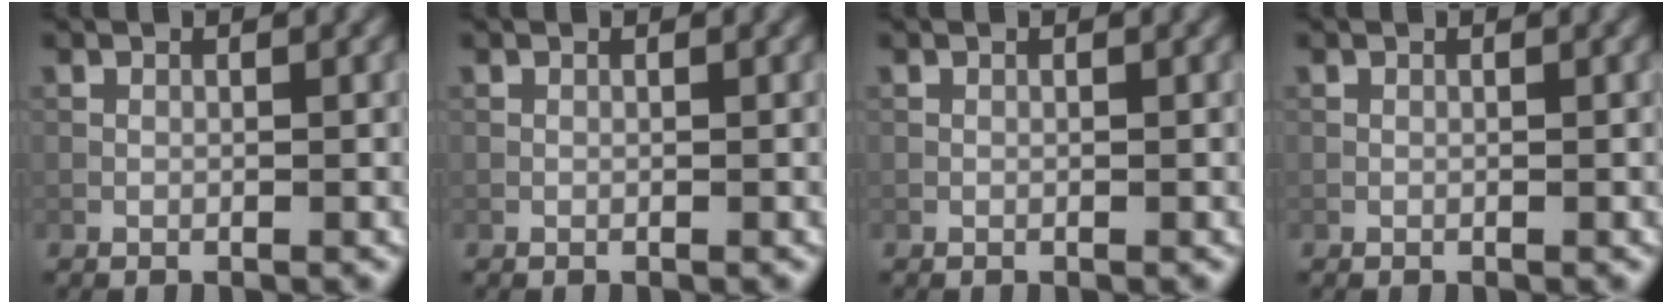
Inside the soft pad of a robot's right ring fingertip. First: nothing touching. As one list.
[{"total": 0.0}, {"total": 0.0}, {"total": 0.0}]